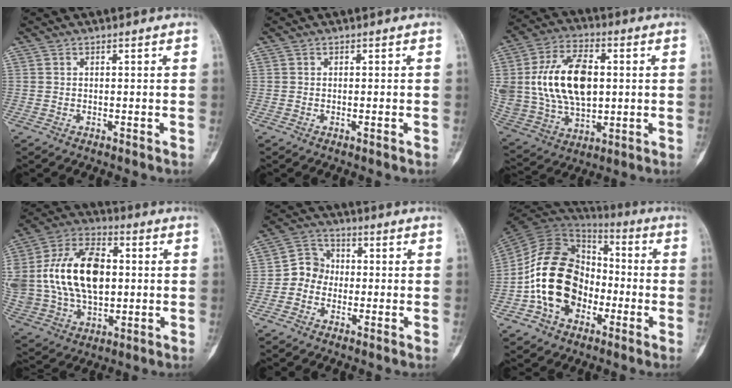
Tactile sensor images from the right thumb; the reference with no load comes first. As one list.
[{"total": 0.8, "force": [-0.3, 0.1, 0.7], "torque": [-0.009, -0.001, -0.002]}, {"total": 20.3, "force": [2.6, 12.7, 15.7], "torque": [-0.283, 0.003, 0.057]}, {"total": 25.4, "force": [2.3, 16.6, 19.1], "torque": [-0.390, 0.015, 0.051]}, {"total": 5.9, "force": [-1.4, 5.2, 2.4], "torque": [-0.015, 0.023, -0.041]}, {"total": 18.3, "force": [-4.4, 13.3, 11.7], "torque": [-0.186, 0.047, -0.084]}]